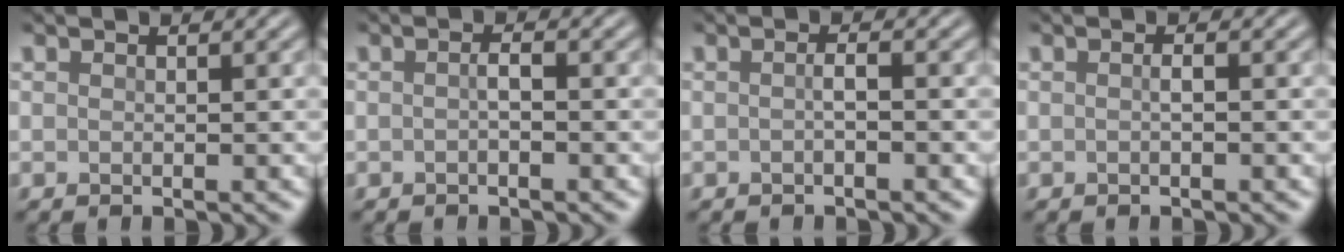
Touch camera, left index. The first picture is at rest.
{"total": 0.9, "force": [-0.3, 0.2, 0.9], "torque": [-0.016, 0.002, -0.005]}
{"total": 1.0, "force": [-0.3, 0.1, 0.9], "torque": [-0.016, 0.002, -0.005]}
{"total": 0.7, "force": [-0.1, 0.1, 0.6], "torque": [-0.012, 0.001, -0.002]}